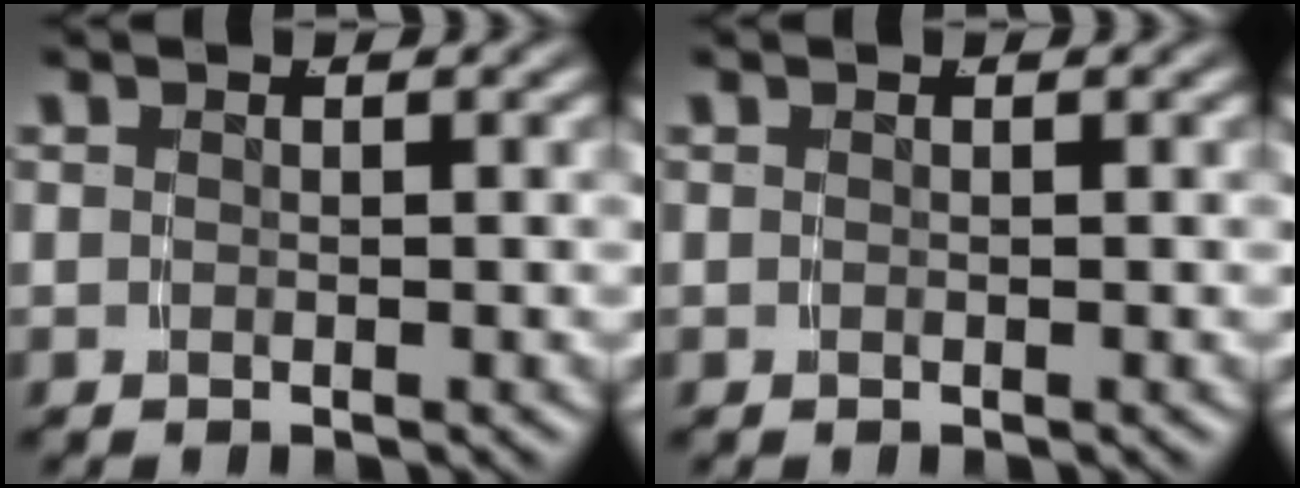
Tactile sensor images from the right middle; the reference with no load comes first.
{"total": 0.0}